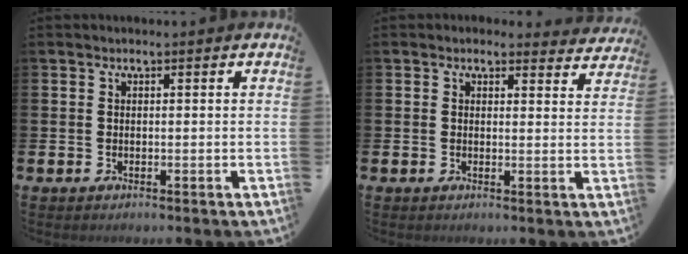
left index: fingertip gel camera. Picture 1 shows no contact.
{"total": 2.2, "force": [2.1, 0.8, 0.0], "torque": [0.001, -0.011, 0.034]}